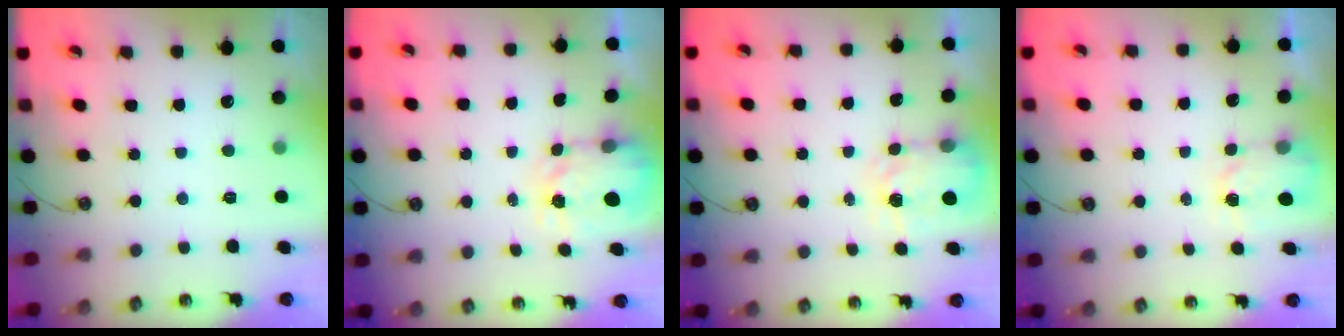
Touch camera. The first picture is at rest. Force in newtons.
{"total": 3.4, "press": 3.4, "slide": 0.3}
{"total": 4.3, "press": 4.2, "slide": 0.5}
{"total": 2.7, "press": 2.7, "slide": 0.4}